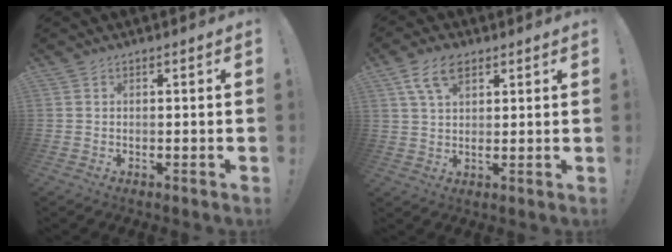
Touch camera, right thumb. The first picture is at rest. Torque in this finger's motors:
{"motor_torque": [0.00, 0.00, 0.04, 0.04, 0.01]}